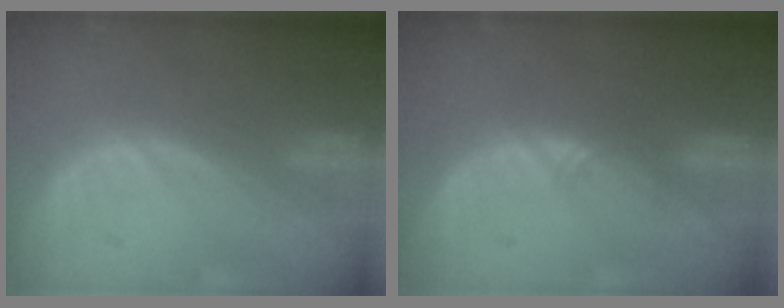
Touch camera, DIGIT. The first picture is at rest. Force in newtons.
{"total": 1.1, "press": 1.0, "slide": 0.6}